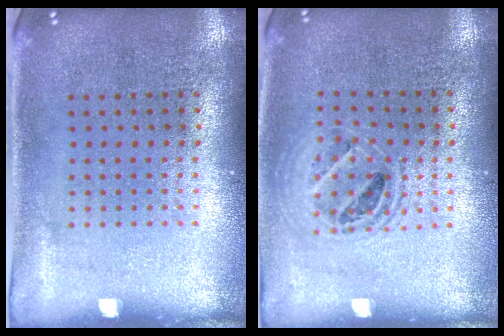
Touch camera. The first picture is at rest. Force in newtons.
{"total": 1.4, "press": 1.2, "slide": 0.6}